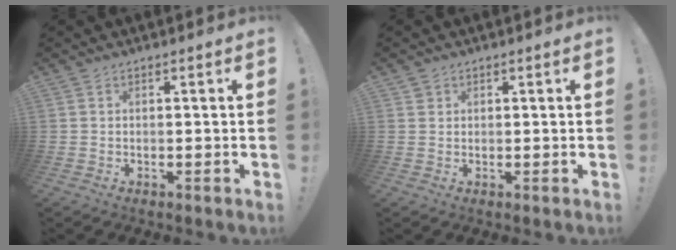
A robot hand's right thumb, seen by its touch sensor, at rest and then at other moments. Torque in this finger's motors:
{"motor_torque": [0.00, 0.16, 0.17, -0.03, -0.02]}